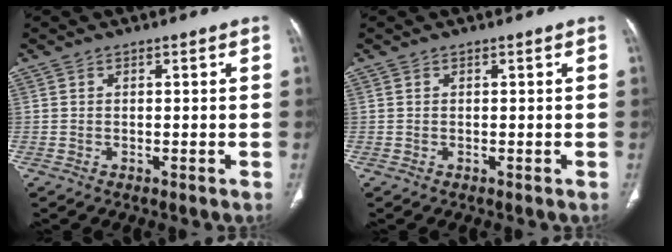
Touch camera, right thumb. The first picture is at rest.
{"total": 0.0}